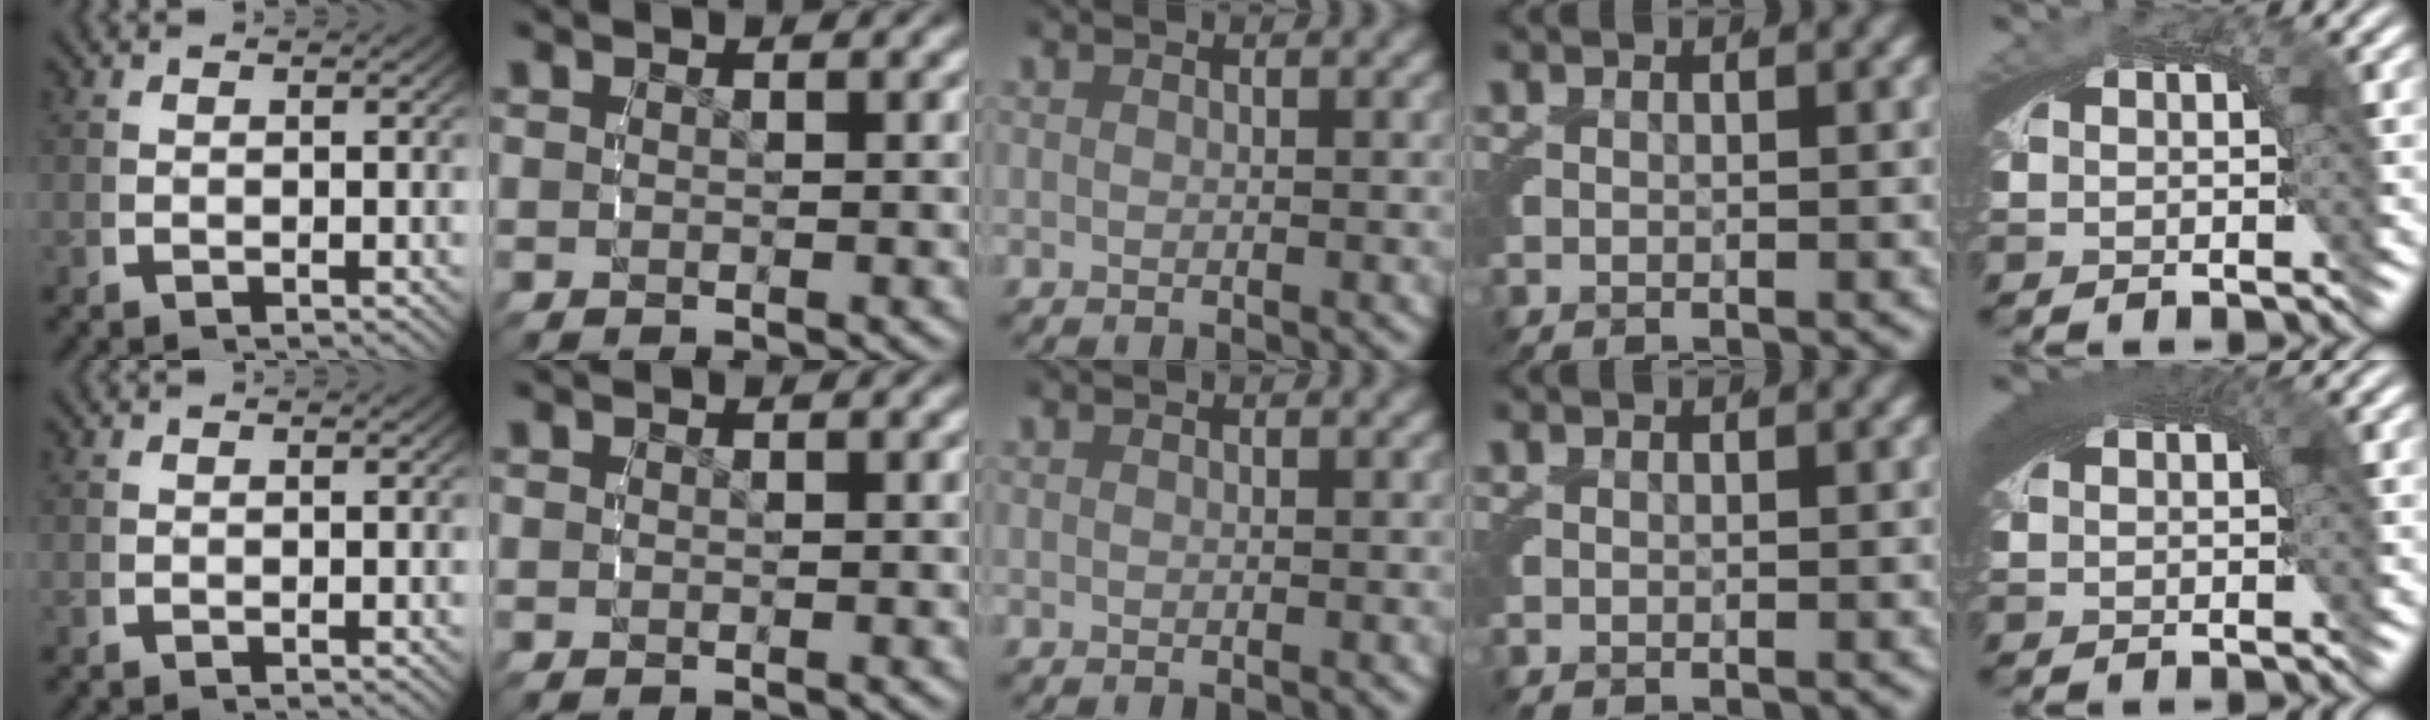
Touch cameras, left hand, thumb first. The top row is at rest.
{"little": {"total": 3.7, "force": [1.4, 1.0, 3.3], "torque": [-0.039, 0.013, 0.017]}}